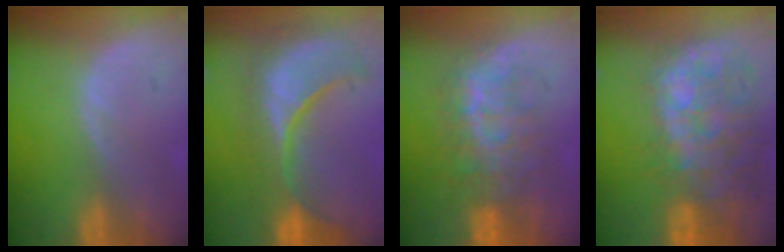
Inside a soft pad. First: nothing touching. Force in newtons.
{"total": 12.6, "press": 11.2, "slide": 5.7}
{"total": 8.7, "press": 8.1, "slide": 3.1}
{"total": 14.1, "press": 11.6, "slide": 8.1}